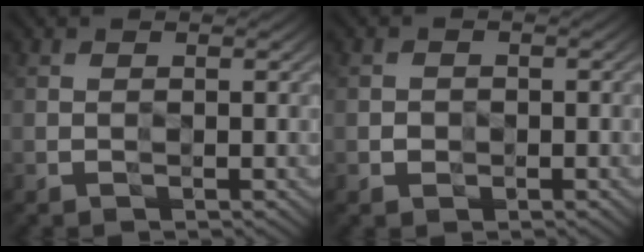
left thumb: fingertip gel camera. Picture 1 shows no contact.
{"total": 1.0, "force": [-0.5, 0.9, -0.2], "torque": [0.002, -0.005, -0.009]}